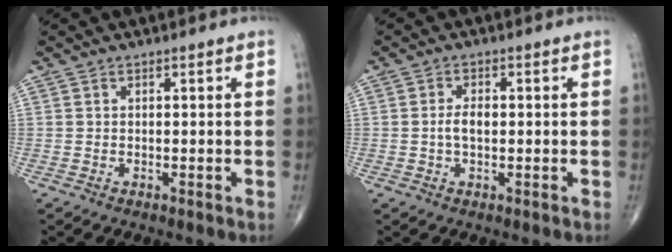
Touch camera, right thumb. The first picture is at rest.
{"total": 2.9, "force": [-0.1, 1.5, 2.5], "torque": [-0.048, 0.006, -0.006]}